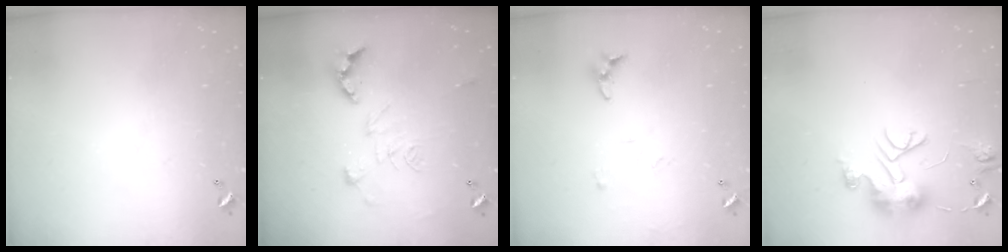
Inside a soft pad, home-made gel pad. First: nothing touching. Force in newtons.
{"total": 2.5, "press": 2.0, "slide": 1.5}
{"total": 7.9, "press": 7.9, "slide": 0.5}
{"total": 10.5, "press": 10.5, "slide": 1.0}